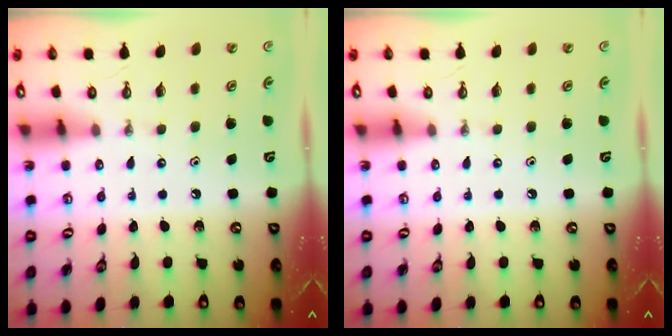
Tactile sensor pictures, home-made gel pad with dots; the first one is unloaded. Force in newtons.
{"total": 0.0}